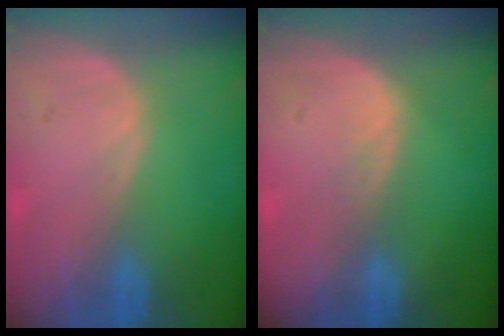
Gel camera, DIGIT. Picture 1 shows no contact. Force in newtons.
{"total": 1.3, "press": 1.3, "slide": 0.1}